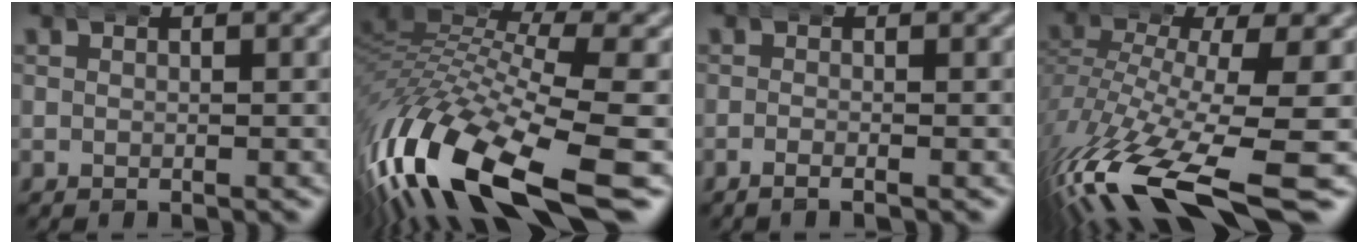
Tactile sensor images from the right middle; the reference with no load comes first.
{"total": 12.3, "force": [-4.2, 6.5, 9.6], "torque": [-0.219, -0.039, -0.056]}
{"total": 1.0, "force": [-0.8, -0.1, 0.7], "torque": [-0.015, 0.001, -0.017]}
{"total": 11.3, "force": [-6.9, 3.5, 8.2], "torque": [-0.170, -0.050, -0.088]}